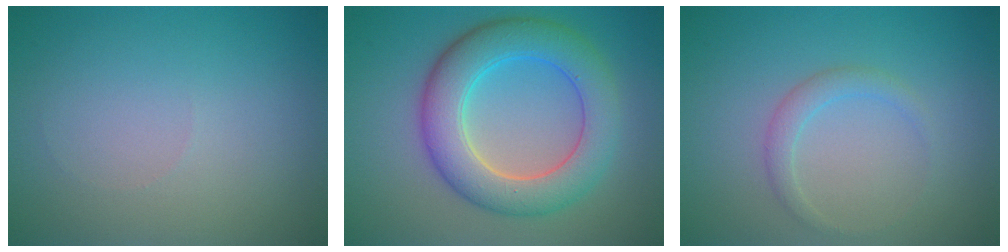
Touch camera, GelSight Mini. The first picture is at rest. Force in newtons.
{"total": 7.2, "press": 7.2, "slide": 0.3}
{"total": 1.5, "press": 1.5, "slide": 0.1}